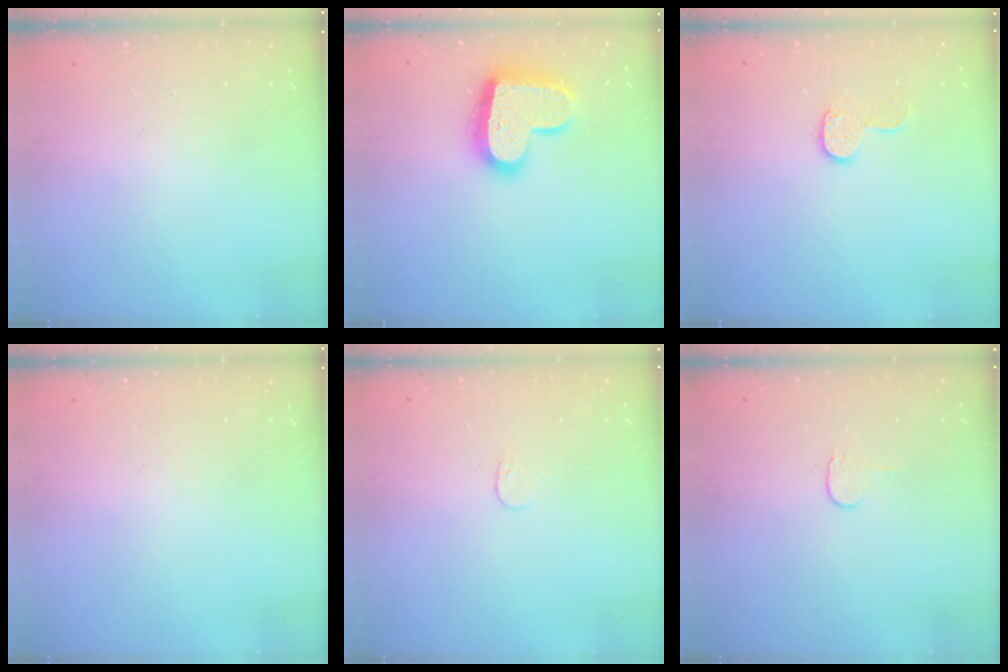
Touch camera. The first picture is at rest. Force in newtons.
{"total": 17.6, "press": 17.5, "slide": 1.3}
{"total": 8.0, "press": 8.0, "slide": 0.2}
{"total": 0.0}
{"total": 3.6, "press": 3.6, "slide": 0.3}
{"total": 4.0, "press": 3.9, "slide": 0.5}